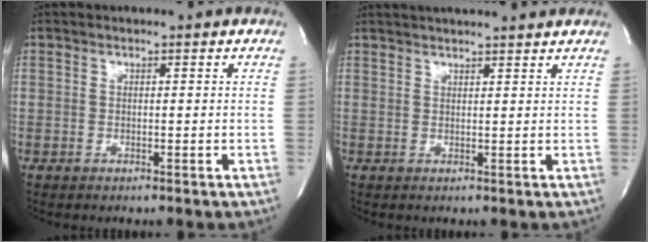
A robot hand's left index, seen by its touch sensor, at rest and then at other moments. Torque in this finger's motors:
{"motor_torque": [0.09, -0.20, 0.26, 0.13]}